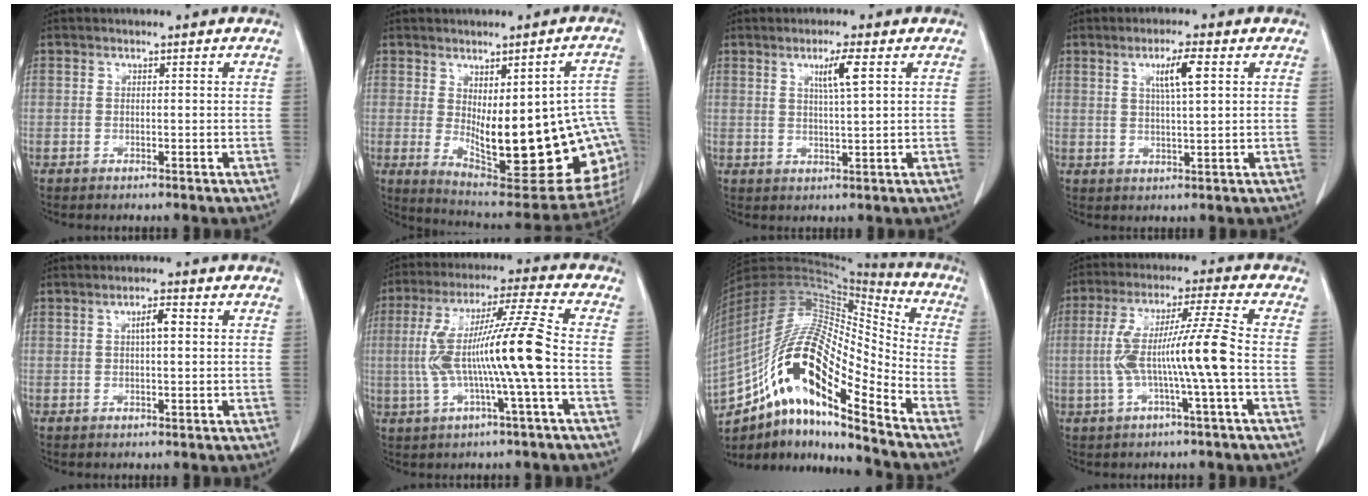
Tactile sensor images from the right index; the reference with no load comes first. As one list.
[{"total": 24.2, "force": [-3.0, 7.8, 22.7], "torque": [-0.217, -0.003, -0.015]}, {"total": 4.1, "force": [1.7, -0.2, 3.7], "torque": [-0.066, -0.004, 0.031]}, {"total": 4.9, "force": [1.9, 0.2, 4.5], "torque": [-0.079, 0.000, 0.032]}, {"total": 2.7, "force": [0.6, 0.5, 2.6], "torque": [-0.045, 0.005, 0.010]}, {"total": 13.9, "force": [-1.6, -0.7, 13.8], "torque": [-0.269, 0.017, -0.033]}, {"total": 22.4, "force": [-12.5, 4.7, 18.0], "torque": [-0.362, 0.006, -0.221]}, {"total": 10.9, "force": [-1.6, -0.9, 10.8], "torque": [-0.214, 0.019, -0.031]}]